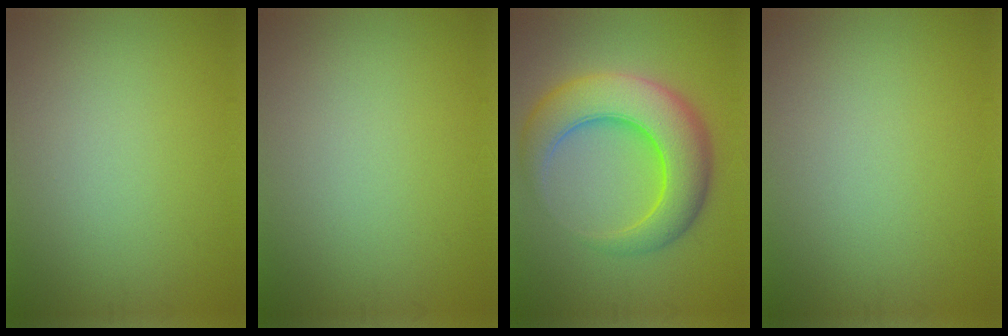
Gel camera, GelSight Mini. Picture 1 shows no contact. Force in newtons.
{"total": 0.0}
{"total": 8.7, "press": 8.7, "slide": 0.3}
{"total": 0.0}